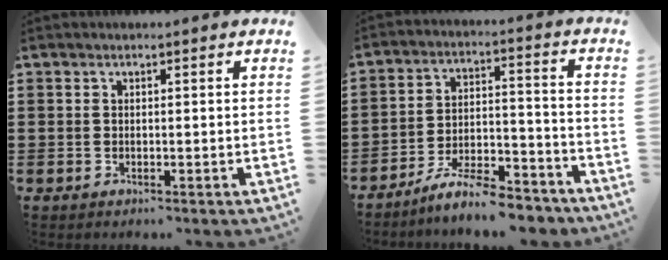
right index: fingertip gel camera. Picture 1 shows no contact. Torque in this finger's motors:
{"motor_torque": [0.24, 0.26, 0.28, 0.06]}